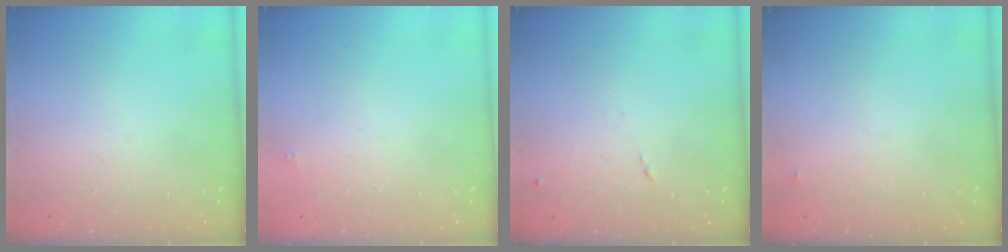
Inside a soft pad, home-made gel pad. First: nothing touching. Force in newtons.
{"total": 1.8, "press": 1.7, "slide": 0.1}
{"total": 6.6, "press": 6.6, "slide": 0.4}
{"total": 3.1, "press": 3.1, "slide": 0.3}